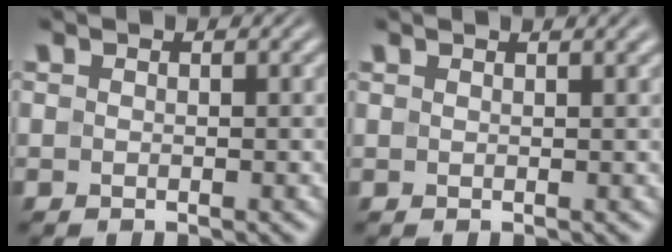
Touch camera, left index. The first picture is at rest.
{"total": 2.1, "force": [1.5, 0.7, 1.3], "torque": [-0.010, 0.009, 0.009]}